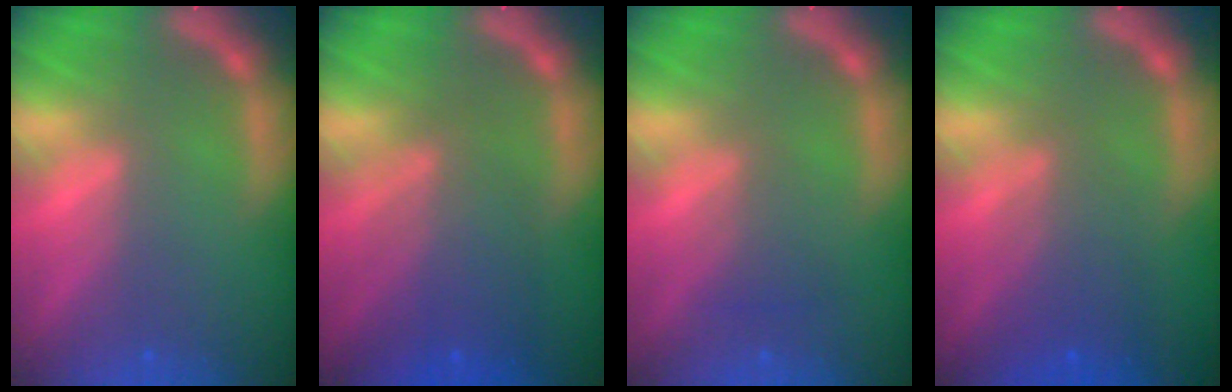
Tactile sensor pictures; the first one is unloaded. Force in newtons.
{"total": 6.0}
{"total": 2.0}
{"total": 4.1}